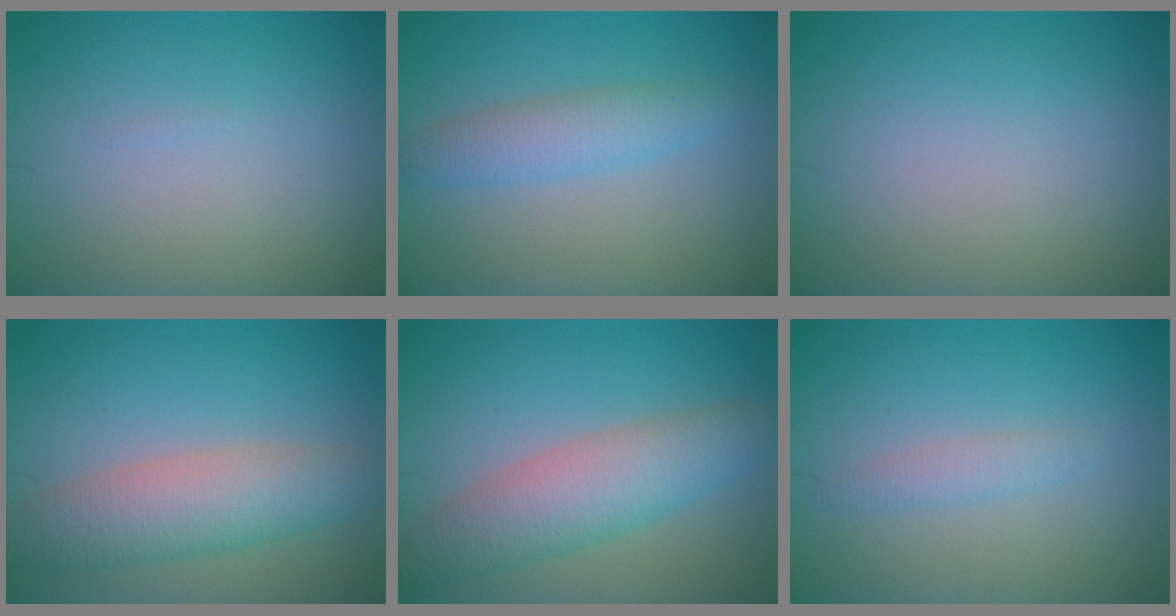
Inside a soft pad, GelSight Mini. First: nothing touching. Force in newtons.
{"total": 3.0, "press": 3.0, "slide": 0.1}
{"total": 0.0}
{"total": 5.5, "press": 5.5, "slide": 0.3}
{"total": 5.7, "press": 5.7, "slide": 0.3}
{"total": 1.4, "press": 1.4, "slide": 0.1}